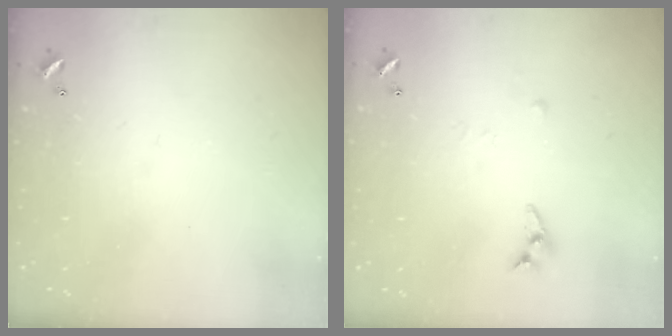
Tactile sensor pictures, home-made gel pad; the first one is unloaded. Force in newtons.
{"total": 4.4, "press": 4.4, "slide": 0.3}